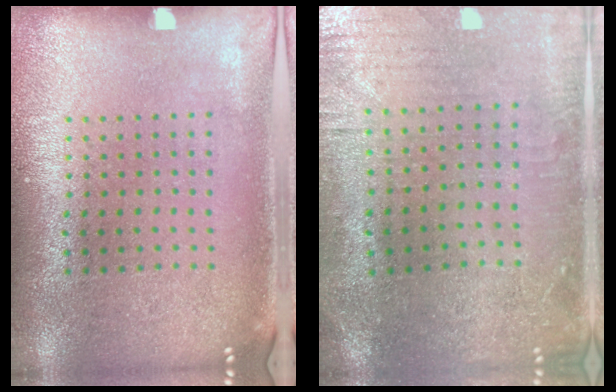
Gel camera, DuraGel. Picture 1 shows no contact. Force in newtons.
{"total": 0.7, "press": 0.5, "slide": 0.5}